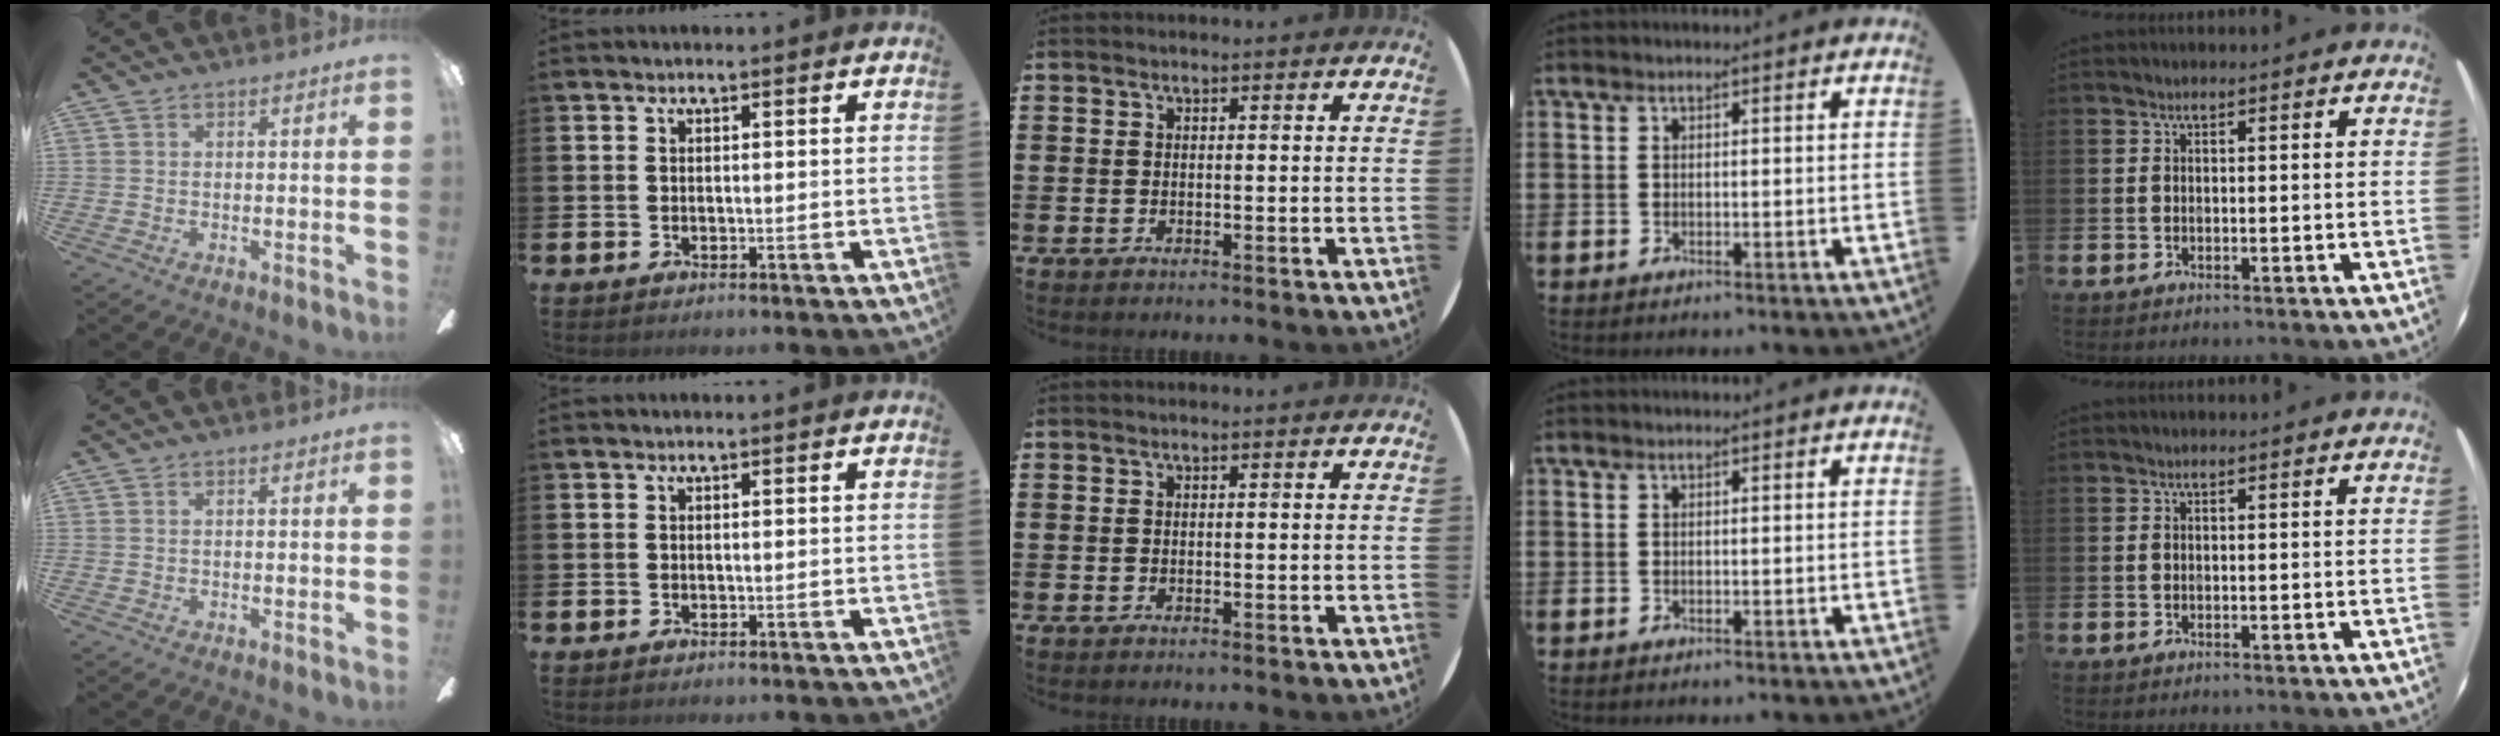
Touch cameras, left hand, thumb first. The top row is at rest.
{"thumb": {"total": 0.6, "force": [-0.4, 0.1, 0.5], "torque": [-0.008, 0.003, -0.009]}}